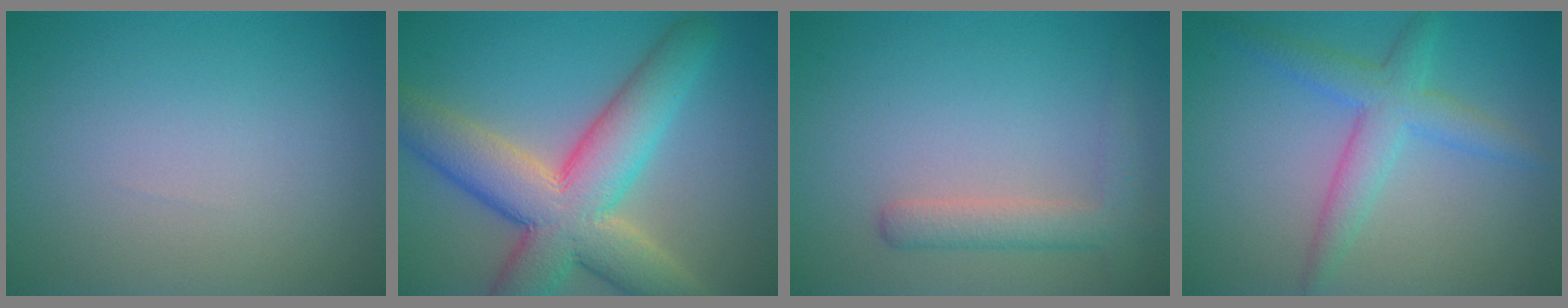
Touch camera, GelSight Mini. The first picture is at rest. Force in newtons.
{"total": 10.5, "press": 10.4, "slide": 0.8}
{"total": 2.8, "press": 2.8, "slide": 0.2}
{"total": 3.7, "press": 3.7, "slide": 0.2}